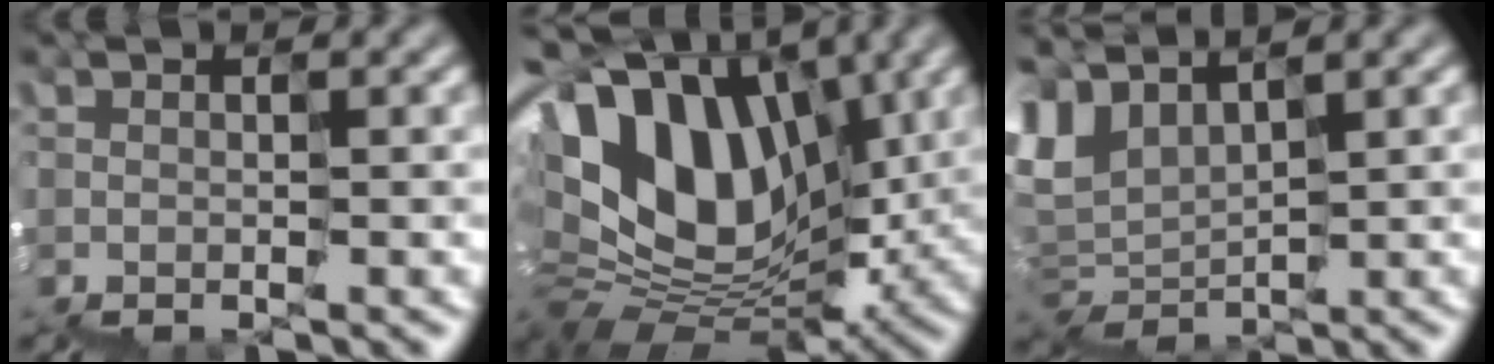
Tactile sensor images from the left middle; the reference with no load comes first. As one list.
[{"total": 10.9, "force": [3.3, 7.6, 7.1], "torque": [-0.116, 0.030, 0.047]}, {"total": 3.4, "force": [3.0, 1.5, -0.5], "torque": [-0.011, 0.018, 0.058]}]